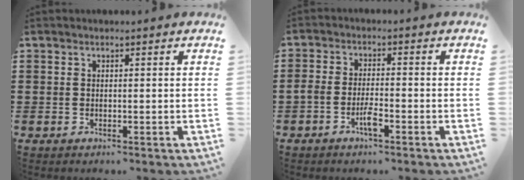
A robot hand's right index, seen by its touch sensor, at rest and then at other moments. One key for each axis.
{"total": 3.2, "fx": -2.0, "fy": 0.8, "fz": 2.4, "tx": -0.055, "ty": 0.001, "tz": -0.041}